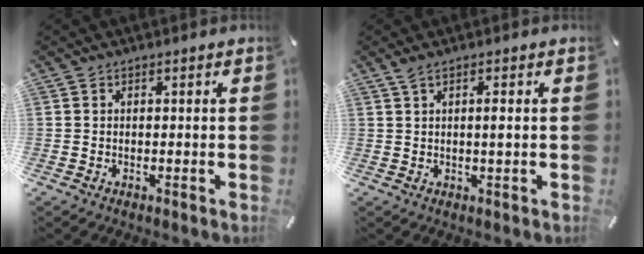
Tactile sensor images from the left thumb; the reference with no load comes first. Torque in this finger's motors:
{"motor_torque": [0.70, 0.75, 0.35, -0.29, 0.03]}